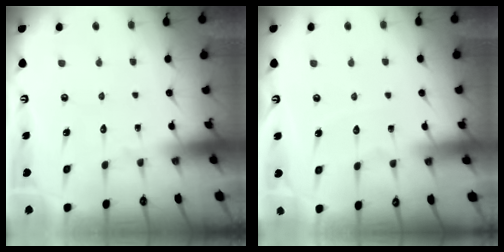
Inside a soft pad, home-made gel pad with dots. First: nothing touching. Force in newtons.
{"total": 2.4, "press": 2.4, "slide": 0.4}